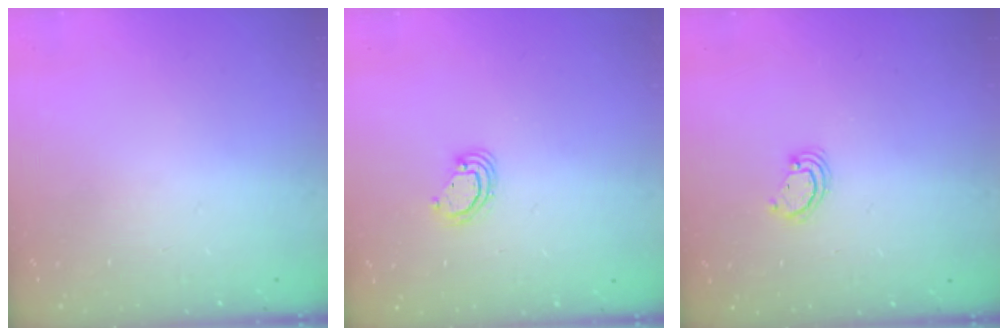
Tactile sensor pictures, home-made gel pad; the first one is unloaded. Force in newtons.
{"total": 3.9, "press": 3.9, "slide": 0.1}
{"total": 2.6, "press": 2.6, "slide": 0.3}